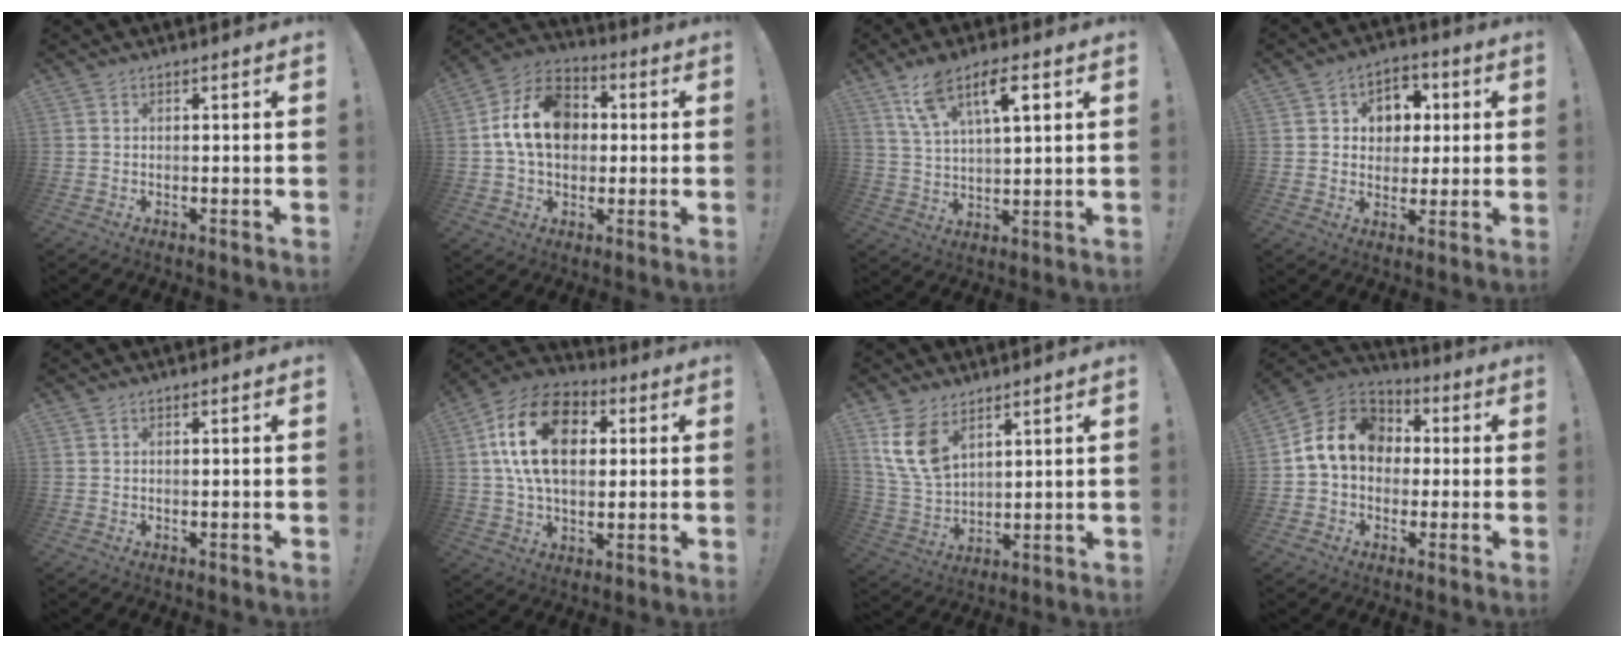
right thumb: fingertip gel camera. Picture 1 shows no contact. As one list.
[{"total": 16.9, "force": [2.0, 12.7, 11.0], "torque": [-0.186, 0.015, 0.044]}, {"total": 11.4, "force": [6.1, 4.3, 8.6], "torque": [-0.147, -0.012, 0.107]}, {"total": 7.7, "force": [1.5, 7.2, 2.3], "torque": [-0.020, -0.007, 0.032]}, {"total": 0.0}, {"total": 20.2, "force": [4.8, 13.2, 14.5], "torque": [-0.256, 0.001, 0.084]}, {"total": 10.6, "force": [6.3, 6.2, 5.9], "torque": [-0.128, -0.031, 0.123]}, {"total": 14.2, "force": [2.2, 11.4, 8.1], "torque": [-0.129, 0.016, 0.048]}]